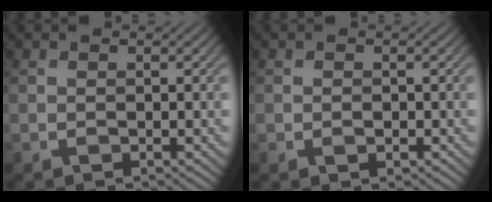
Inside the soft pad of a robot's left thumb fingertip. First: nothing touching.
{"total": 0.8, "force": [-0.3, 0.6, 0.5], "torque": [-0.006, -0.004, -0.006]}